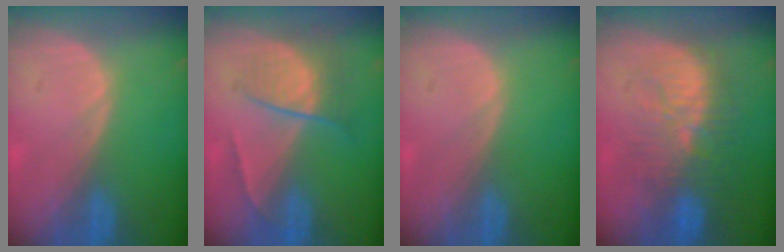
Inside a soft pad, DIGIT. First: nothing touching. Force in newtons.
{"total": 6.8, "press": 6.0, "slide": 3.2}
{"total": 0.0}
{"total": 9.5, "press": 9.1, "slide": 2.6}